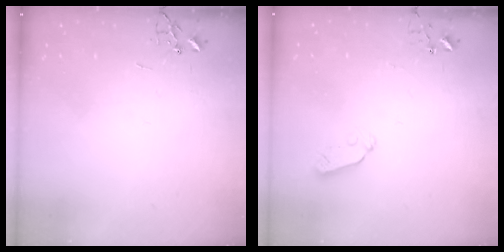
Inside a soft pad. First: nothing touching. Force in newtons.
{"total": 3.7, "press": 3.6, "slide": 0.5}